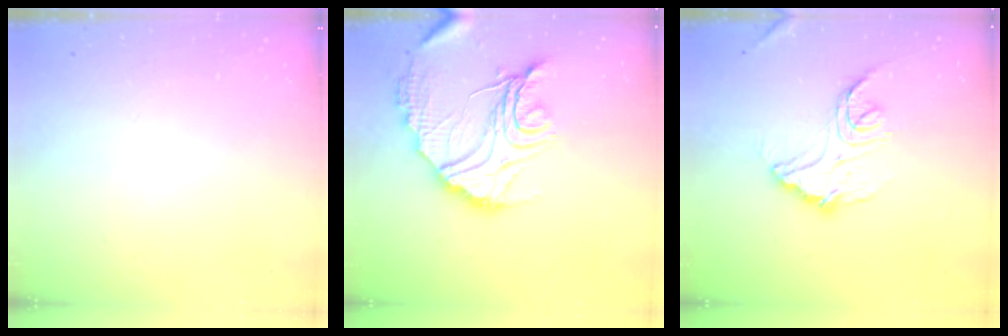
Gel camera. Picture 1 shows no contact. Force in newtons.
{"total": 19.6, "press": 19.5, "slide": 1.7}
{"total": 13.8, "press": 13.8, "slide": 0.9}